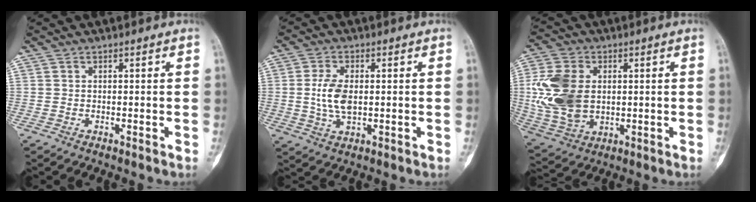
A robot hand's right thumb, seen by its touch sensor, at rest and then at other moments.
{"total": 7.0, "force": [0.2, 3.8, 5.9], "torque": [-0.122, -0.004, 0.006]}
{"total": 14.8, "force": [1.2, 10.2, 10.7], "torque": [-0.209, -0.003, 0.034]}